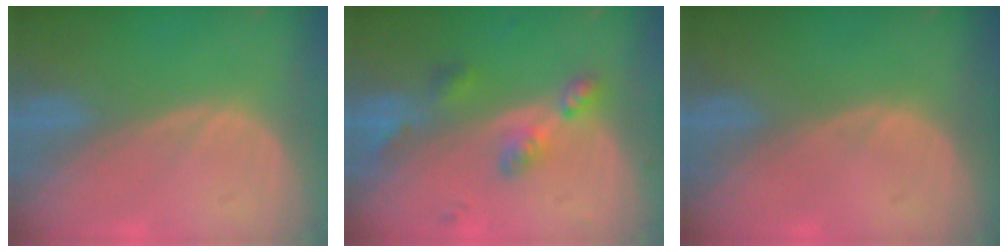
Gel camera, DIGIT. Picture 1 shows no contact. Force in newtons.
{"total": 5.3, "press": 5.2, "slide": 0.9}
{"total": 0.0}